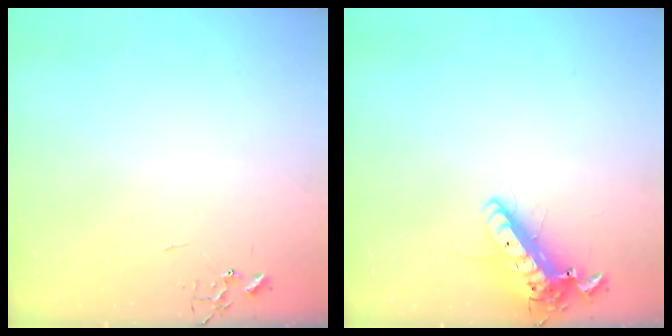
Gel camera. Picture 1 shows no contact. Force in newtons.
{"total": 14.4, "press": 14.1, "slide": 2.7}